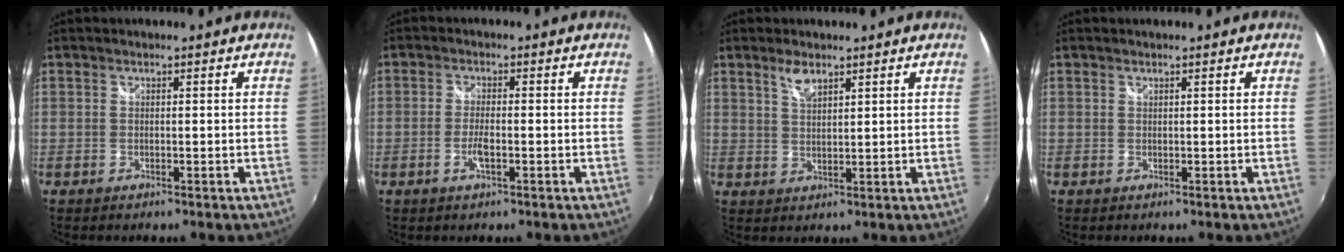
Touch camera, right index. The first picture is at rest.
{"total": 3.2, "force": [-1.2, 0.8, 2.8], "torque": [-0.061, -0.003, -0.024]}
{"total": 3.5, "force": [2.5, 1.2, 2.1], "torque": [-0.037, 0.000, 0.045]}
{"total": 0.0}